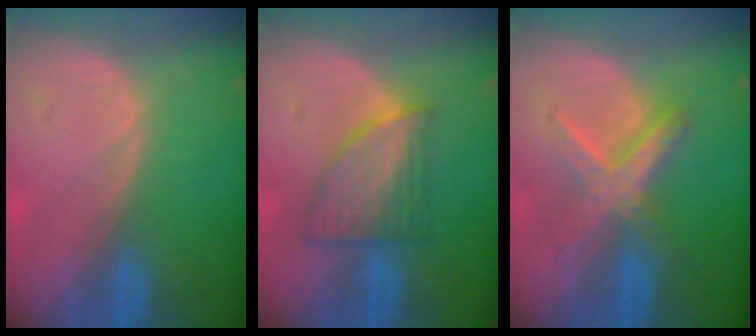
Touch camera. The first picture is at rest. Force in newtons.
{"total": 6.9, "press": 6.5, "slide": 2.5}
{"total": 6.1, "press": 6.1, "slide": 0.2}